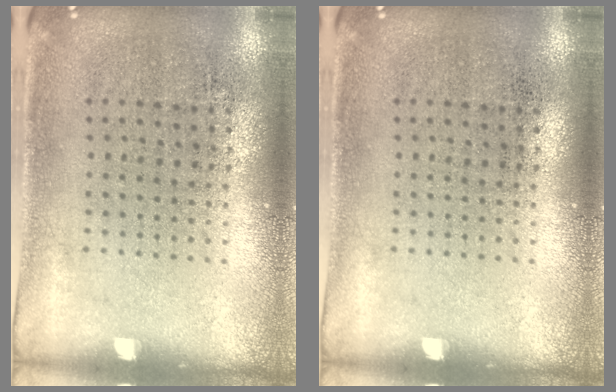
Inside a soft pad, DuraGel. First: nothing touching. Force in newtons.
{"total": 0.0}